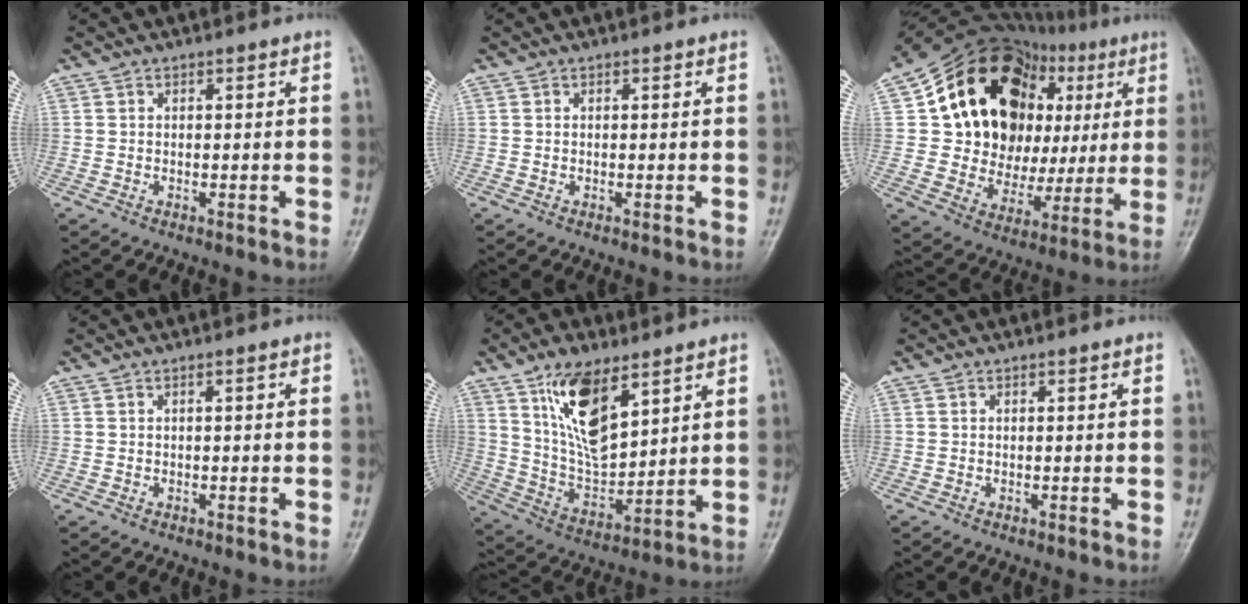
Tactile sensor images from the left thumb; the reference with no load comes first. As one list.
[{"total": 0.0}, {"total": 25.7, "force": [6.9, 18.4, 16.6], "torque": [-0.179, 0.025, 0.121]}, {"total": 0.6, "force": [0.0, 0.2, 0.6], "torque": [-0.006, 0.002, 0.001]}, {"total": 14.6, "force": [7.7, 6.6, 10.5], "torque": [-0.162, -0.042, 0.157]}, {"total": 0.0}]